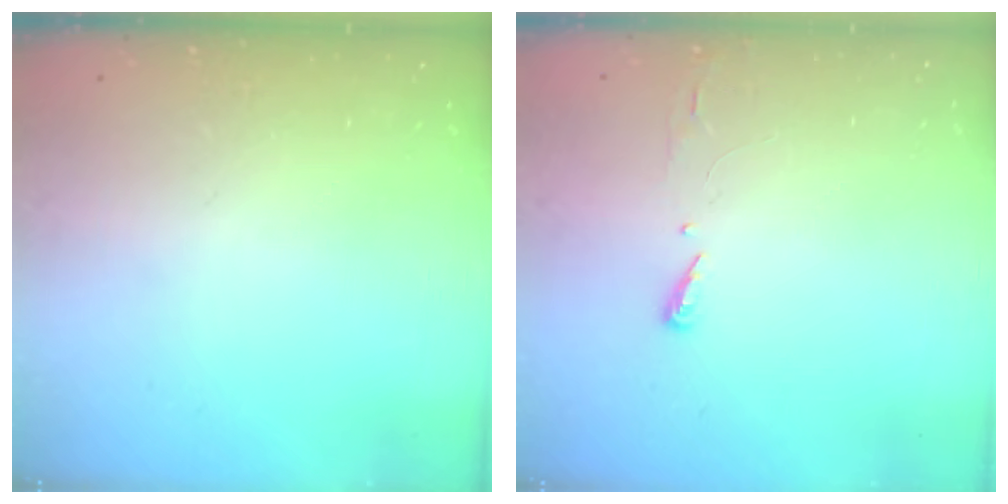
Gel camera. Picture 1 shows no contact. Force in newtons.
{"total": 2.9, "press": 2.9, "slide": 0.4}